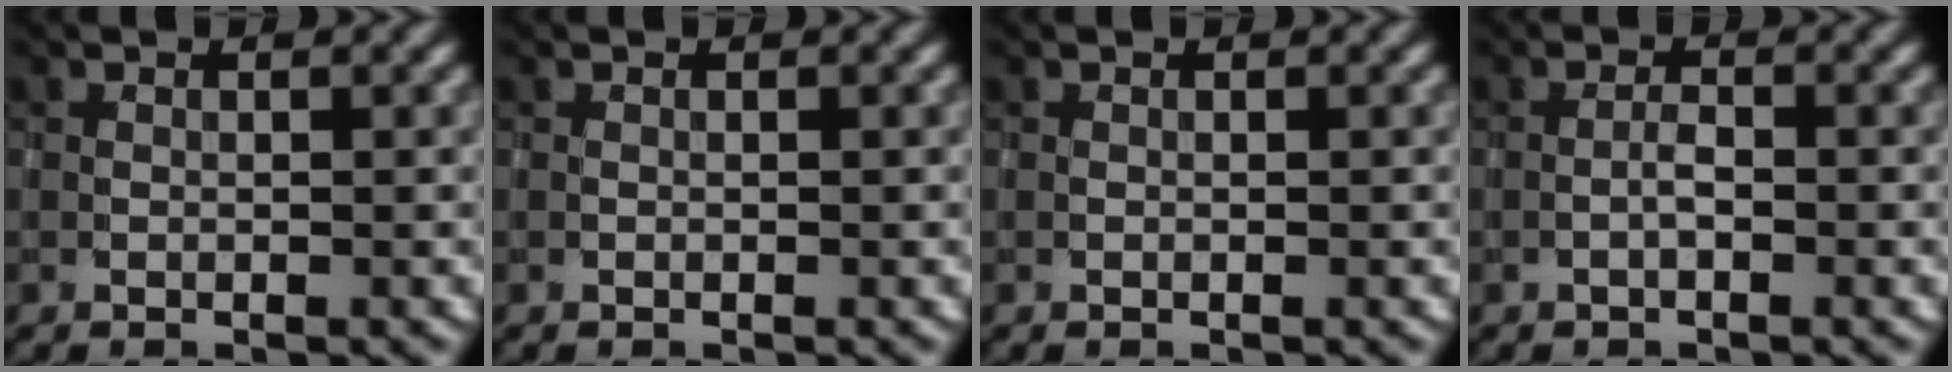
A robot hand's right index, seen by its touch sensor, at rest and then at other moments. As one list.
[{"total": 0.0}, {"total": 0.0}, {"total": 1.1, "force": [-0.4, 0.3, 1.0], "torque": [-0.019, 0.002, -0.009]}]